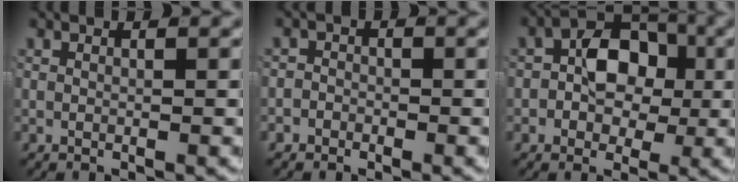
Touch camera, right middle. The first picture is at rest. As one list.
[{"total": 1.5, "force": [-1.2, 0.9, -0.2], "torque": [0.013, -0.006, -0.024]}, {"total": 4.9, "force": [-0.5, 3.5, 3.4], "torque": [-0.048, 0.001, -0.012]}]